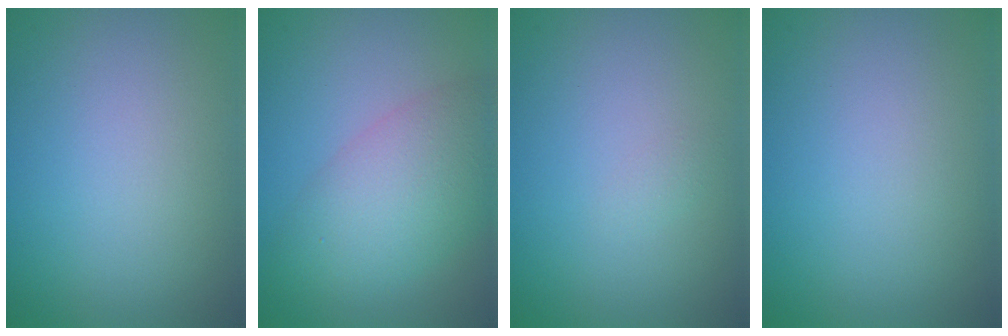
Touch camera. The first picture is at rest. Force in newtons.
{"total": 6.0, "press": 6.0, "slide": 0.1}
{"total": 0.5, "press": 0.5, "slide": 0.0}
{"total": 0.0}